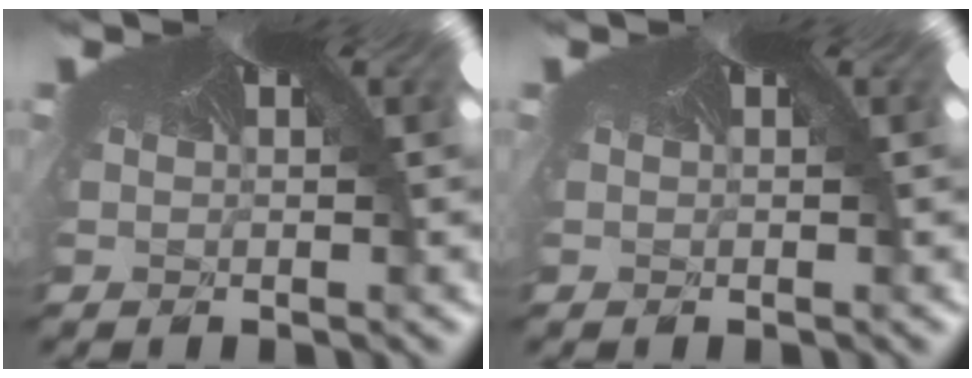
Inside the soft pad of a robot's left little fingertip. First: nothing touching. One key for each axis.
{"total": 0.0}